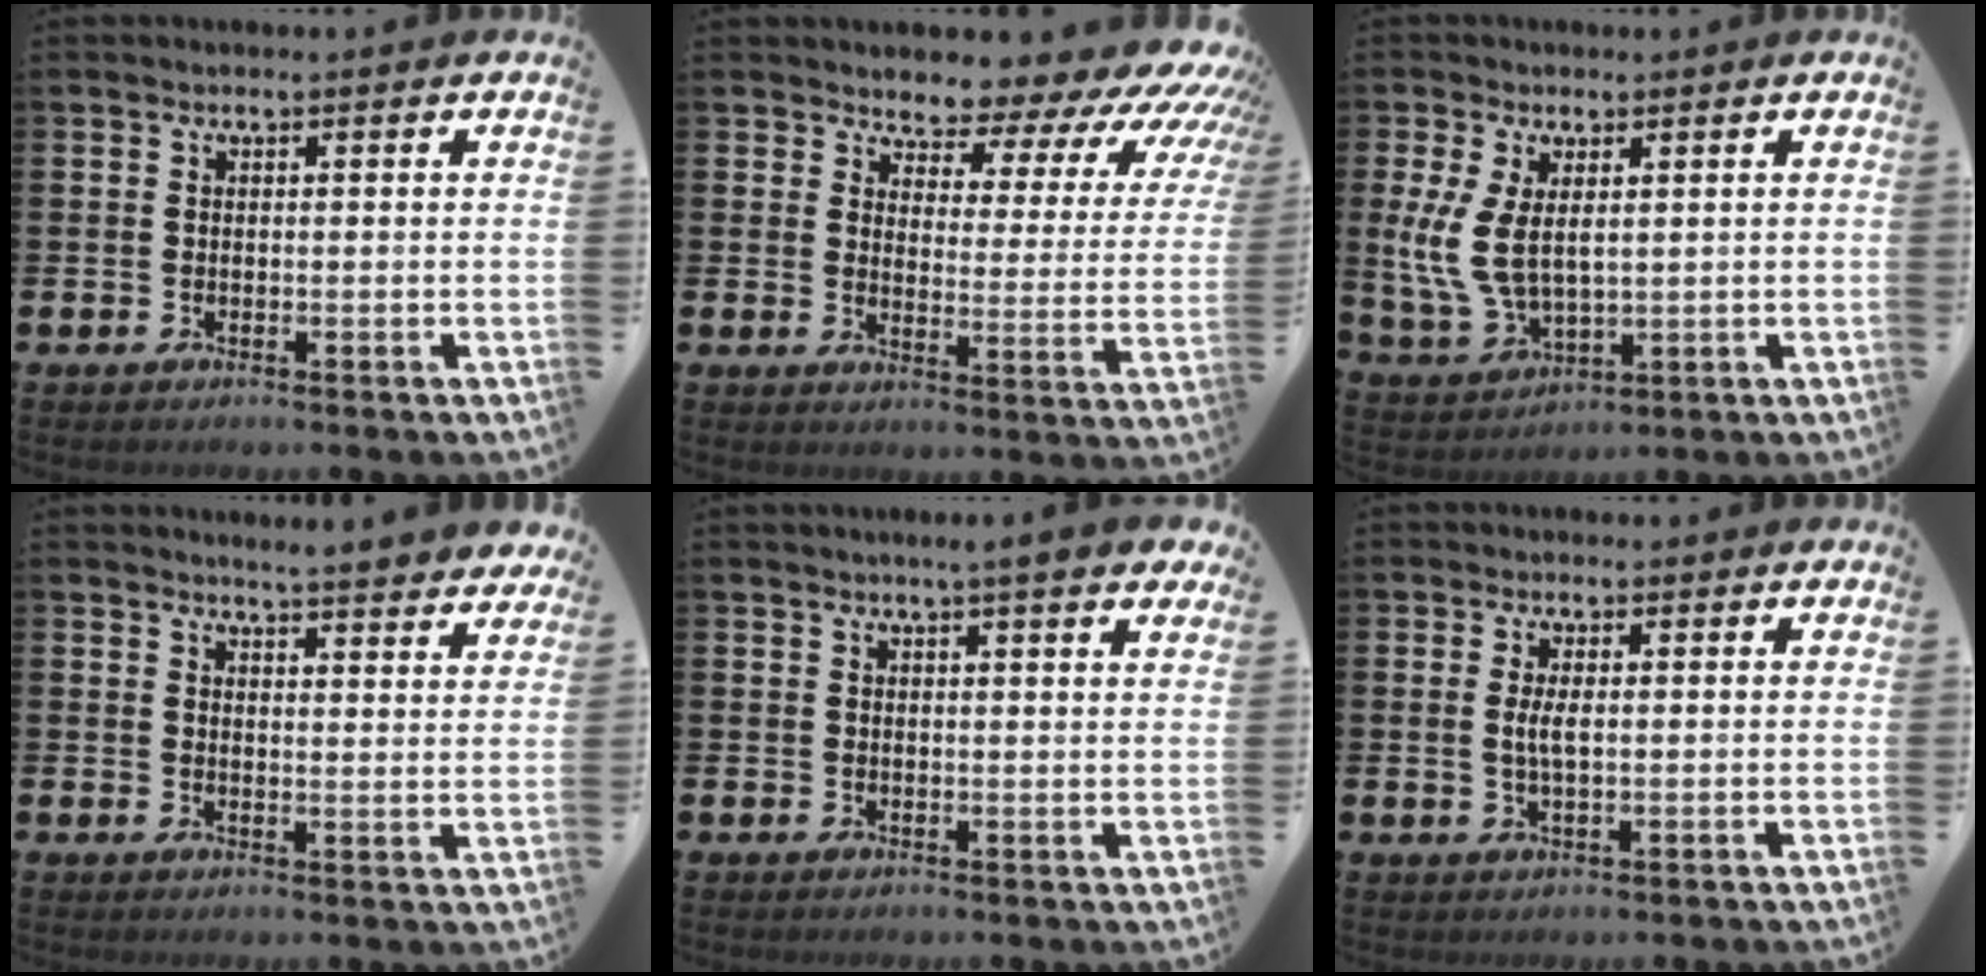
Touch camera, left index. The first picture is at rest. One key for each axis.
{"total": 5.2, "fx": 4.5, "fy": 2.2, "fz": 1.2, "tx": -0.021, "ty": -0.055, "tz": 0.064}
{"total": 6.7, "fx": 1.7, "fy": 3.8, "fz": 5.3, "tx": -0.117, "ty": 0.000, "tz": 0.029}
{"total": 4.8, "fx": 4.7, "fy": -0.3, "fz": 0.6, "tx": -0.012, "ty": -0.031, "tz": 0.082}
{"total": 3.7, "fx": 3.1, "fy": 0.1, "fz": 2.0, "tx": -0.024, "ty": -0.016, "tz": 0.050}
{"total": 2.5, "fx": 0.4, "fy": 0.9, "fz": 2.3, "tx": -0.046, "ty": 0.004, "tz": 0.004}